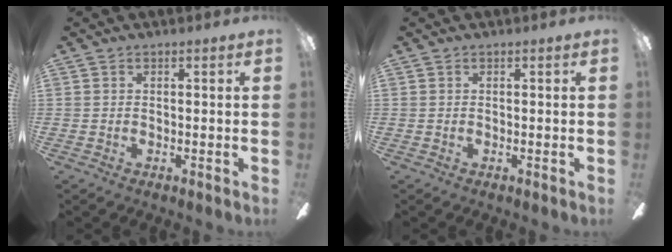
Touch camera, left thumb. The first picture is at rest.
{"total": 0.0}